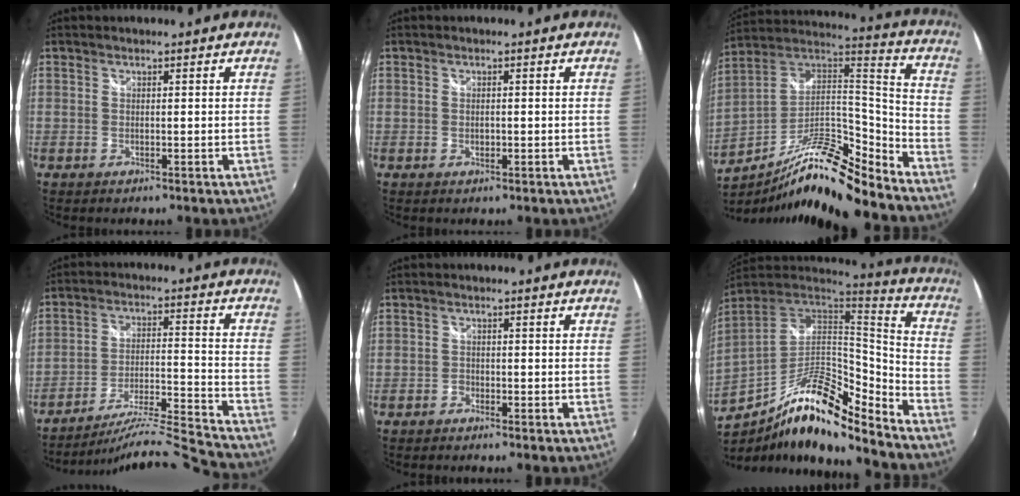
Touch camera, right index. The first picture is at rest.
{"total": 1.1, "force": [-0.2, 0.8, 0.8], "torque": [-0.014, -0.001, -0.003]}
{"total": 19.4, "force": [-13.9, 4.0, 12.9], "torque": [-0.223, -0.003, -0.256]}
{"total": 15.5, "force": [-14.9, -3.0, 3.0], "torque": [-0.060, -0.008, -0.245]}
{"total": 1.3, "force": [-1.1, 0.6, 0.1], "torque": [-0.006, -0.001, -0.023]}
{"total": 19.4, "force": [-12.5, 5.2, 13.9], "torque": [-0.257, -0.012, -0.229]}